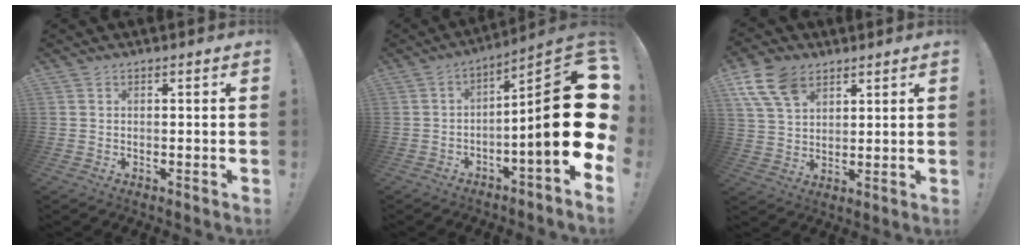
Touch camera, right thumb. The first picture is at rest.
{"total": 20.1, "force": [-1.5, 2.9, 19.8], "torque": [-0.303, 0.004, -0.027]}
{"total": 11.4, "force": [6.3, 7.2, 6.1], "torque": [-0.119, -0.017, 0.123]}